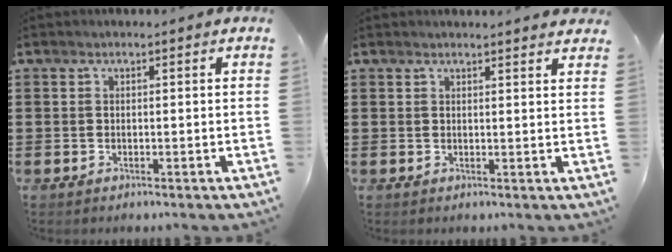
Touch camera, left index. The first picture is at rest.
{"total": 1.6, "force": [1.5, -0.2, 0.4], "torque": [-0.011, -0.002, 0.029]}